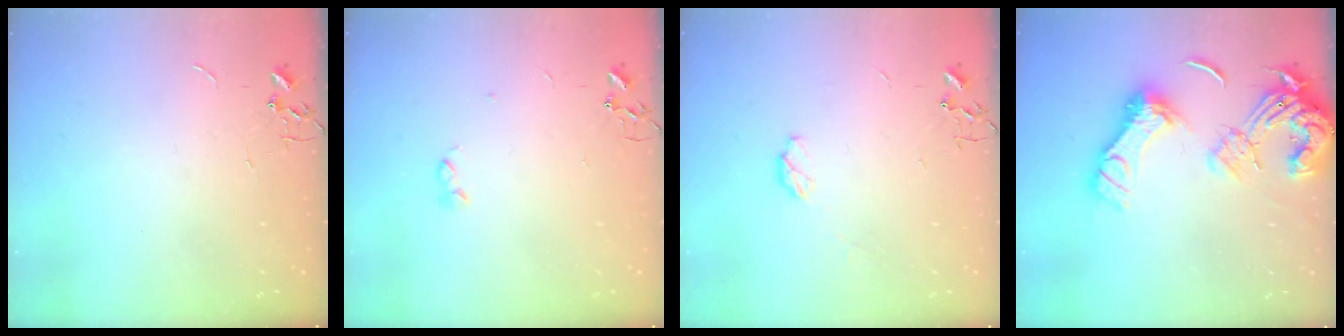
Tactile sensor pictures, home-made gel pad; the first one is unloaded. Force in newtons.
{"total": 2.8, "press": 2.7, "slide": 0.5}
{"total": 4.4, "press": 4.3, "slide": 0.2}
{"total": 18.5, "press": 18.4, "slide": 1.8}